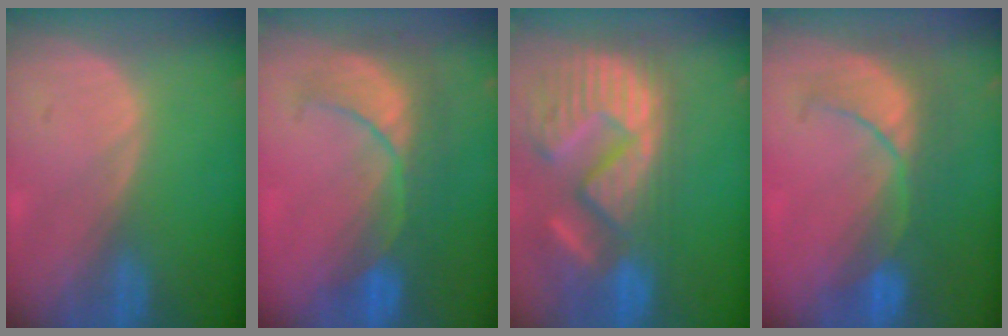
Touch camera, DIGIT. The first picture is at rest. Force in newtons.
{"total": 8.1, "press": 8.0, "slide": 0.8}
{"total": 15.4, "press": 12.6, "slide": 8.8}
{"total": 7.8, "press": 7.7, "slide": 1.6}